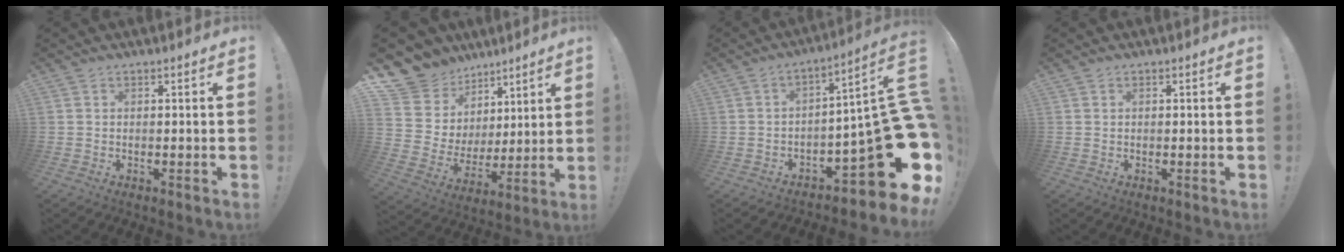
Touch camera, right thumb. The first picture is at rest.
{"total": 12.0, "force": [8.0, 8.8, 1.4], "torque": [-0.042, -0.069, 0.175]}
{"total": 19.5, "force": [-5.1, 6.3, 17.8], "torque": [-0.231, 0.004, -0.076]}
{"total": 0.0}